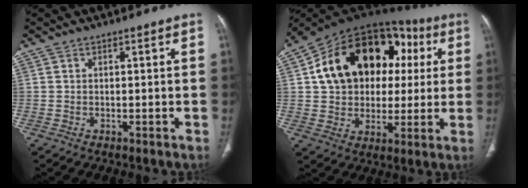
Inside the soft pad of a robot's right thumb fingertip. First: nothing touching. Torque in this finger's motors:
{"motor_torque": [0.69, 4.31, 0.96, 0.58, 0.20]}